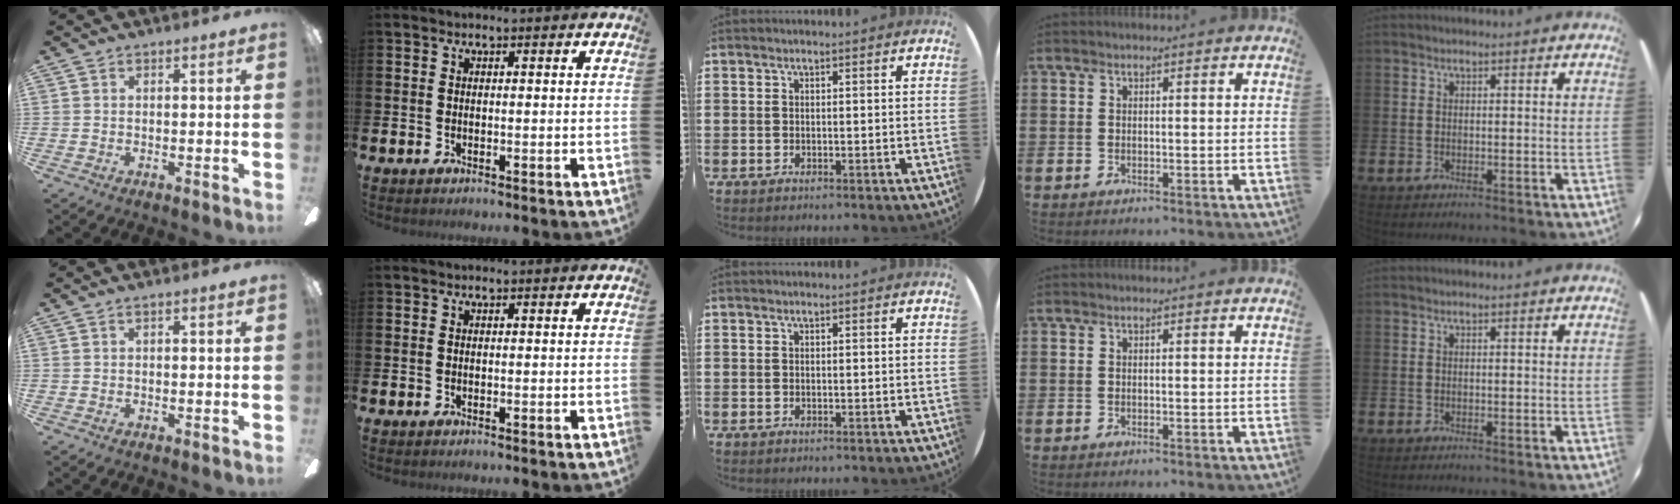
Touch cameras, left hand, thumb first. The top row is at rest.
{}